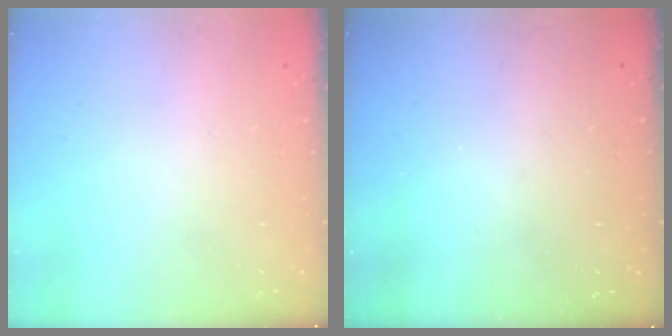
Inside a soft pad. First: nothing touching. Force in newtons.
{"total": 3.3, "press": 3.3, "slide": 0.1}